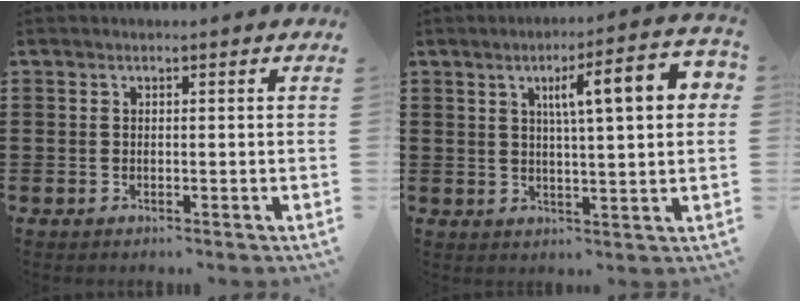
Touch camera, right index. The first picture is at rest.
{"total": 9.0, "force": [2.7, 1.7, 8.5], "torque": [-0.144, -0.001, 0.035]}